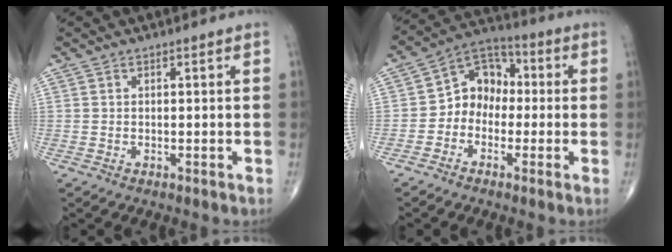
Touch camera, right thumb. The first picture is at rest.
{"total": 8.7, "force": [-1.3, 7.2, 4.8], "torque": [-0.042, 0.038, -0.044]}